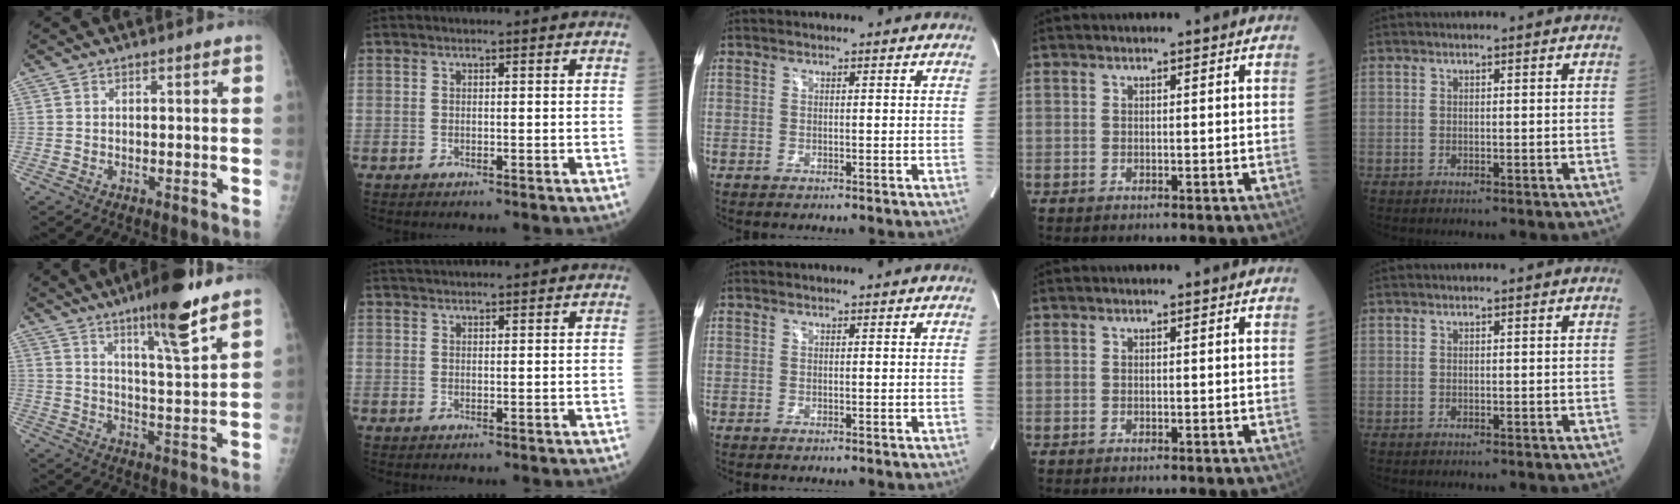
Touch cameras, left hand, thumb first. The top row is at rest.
{"thumb": {"total": 12.5, "force": [8.3, 1.3, 9.3], "torque": [-0.140, -0.055, 0.131]}, "index": {"total": 4.7, "force": [4.4, 0.0, 1.5], "torque": [-0.020, 0.036, 0.067]}}